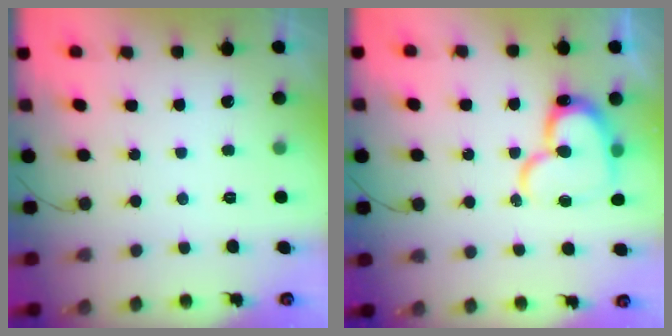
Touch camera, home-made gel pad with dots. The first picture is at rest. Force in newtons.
{"total": 16.3, "press": 16.3, "slide": 1.2}